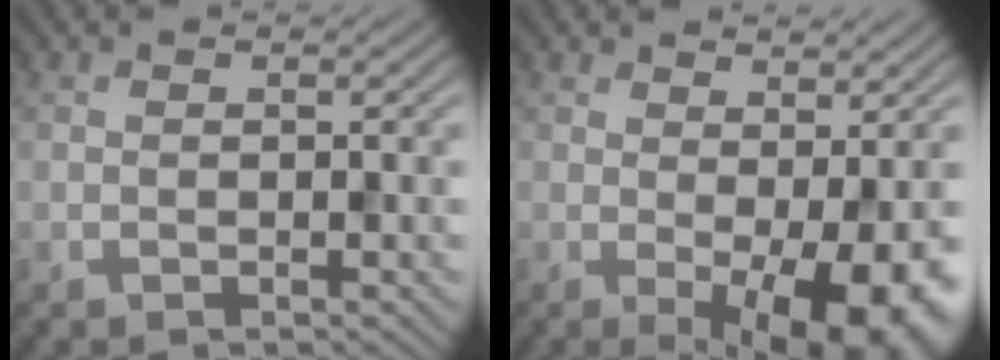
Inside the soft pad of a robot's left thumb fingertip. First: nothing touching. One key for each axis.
{"total": 8.2, "fx": -0.8, "fy": 3.4, "fz": 7.5, "tx": -0.103, "ty": -0.013, "tz": -0.001}